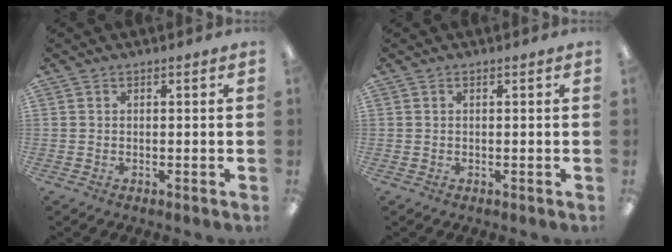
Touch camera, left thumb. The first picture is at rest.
{"total": 0.0}